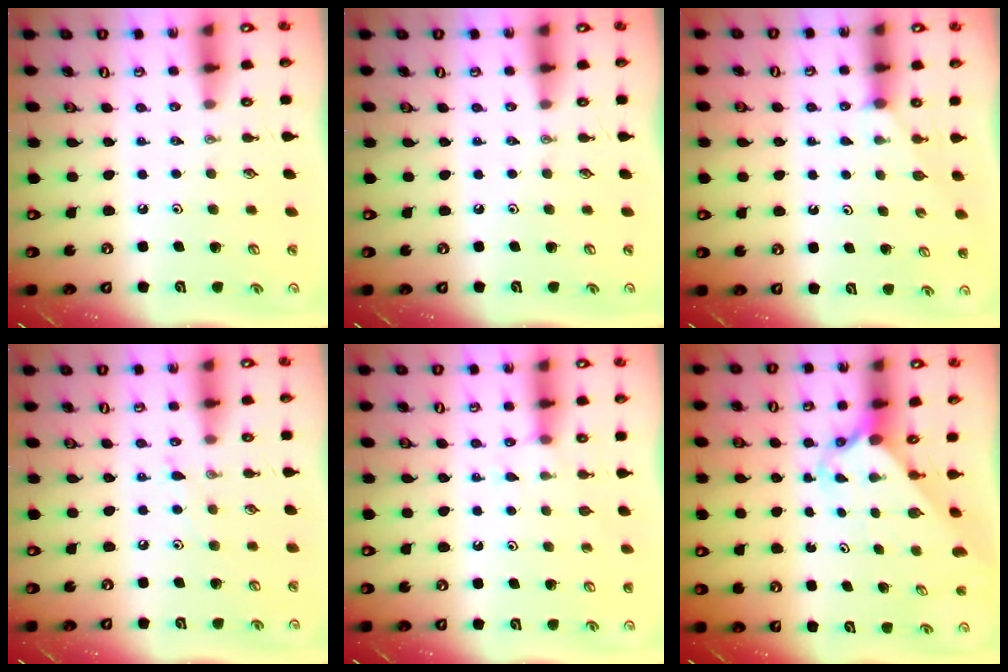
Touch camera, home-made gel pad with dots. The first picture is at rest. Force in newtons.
{"total": 0.0}
{"total": 2.2, "press": 2.2, "slide": 0.3}
{"total": 6.8, "press": 6.8, "slide": 0.8}
{"total": 4.9, "press": 4.8, "slide": 0.6}
{"total": 2.5, "press": 2.5, "slide": 0.3}